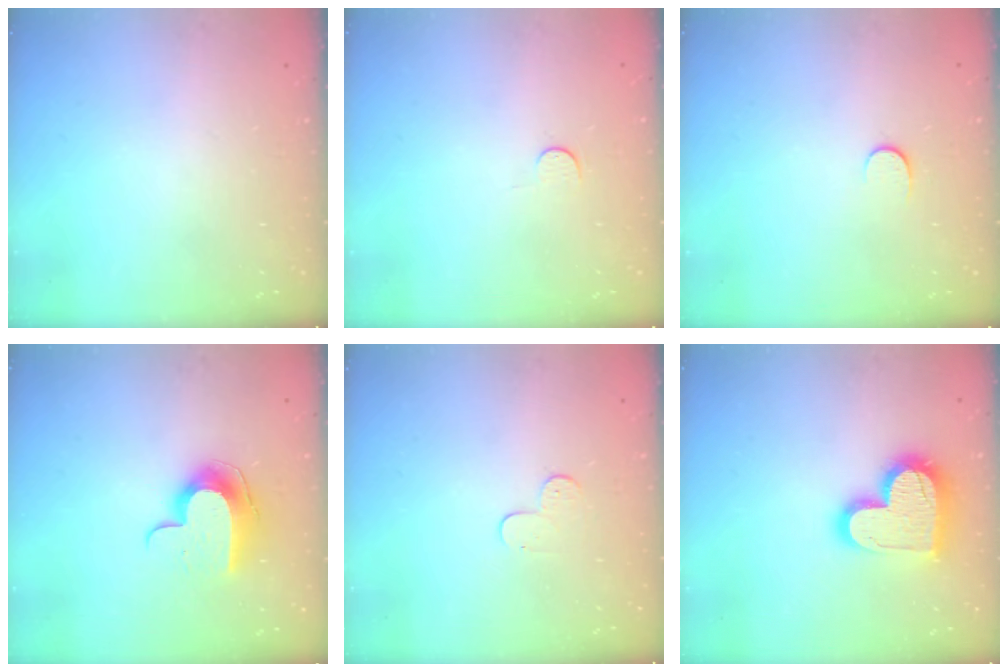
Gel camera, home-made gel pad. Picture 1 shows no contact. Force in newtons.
{"total": 2.8, "press": 2.8, "slide": 0.4}
{"total": 4.4, "press": 4.3, "slide": 0.7}
{"total": 11.5, "press": 11.4, "slide": 0.9}
{"total": 3.9, "press": 3.8, "slide": 0.3}
{"total": 16.9, "press": 16.9, "slide": 1.3}